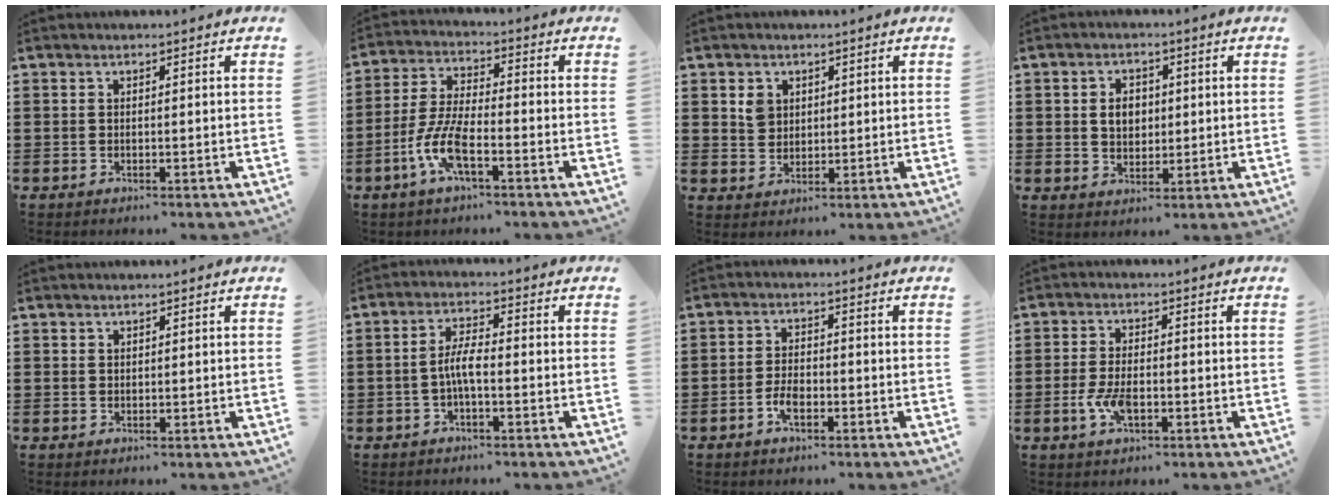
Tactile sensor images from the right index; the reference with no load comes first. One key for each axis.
{"total": 7.6, "fx": -3.6, "fy": 2.0, "fz": 6.4, "tx": -0.159, "ty": -0.015, "tz": -0.077}
{"total": 3.1, "fx": 1.4, "fy": 2.5, "fz": 1.0, "tx": -0.029, "ty": 0.009, "tz": 0.026}
{"total": 3.7, "fx": 0.3, "fy": 2.7, "fz": 2.5, "tx": -0.050, "ty": 0.005, "tz": 0.000}
{"total": 0.8, "fx": 0.6, "fy": 0.5, "fz": 0.1, "tx": -0.004, "ty": 0.001, "tz": 0.012}
{"total": 4.1, "fx": -1.2, "fy": 0.8, "fz": 3.8, "tx": -0.084, "ty": -0.003, "tz": -0.026}
{"total": 3.4, "fx": -1.6, "fy": 1.6, "fz": 2.6, "tx": -0.061, "ty": -0.001, "tz": -0.033}
{"total": 4.7, "fx": -1.5, "fy": 2.2, "fz": 3.9, "tx": -0.087, "ty": -0.001, "tz": -0.030}